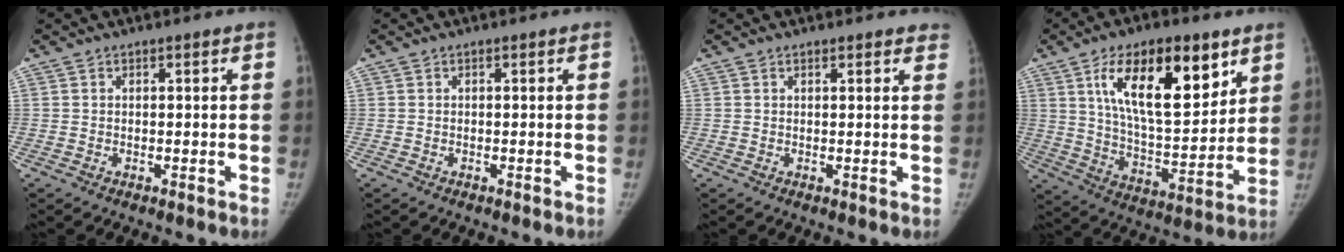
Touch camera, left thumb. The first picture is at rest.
{"total": 0.0}
{"total": 3.8, "force": [3.4, 1.2, 1.3], "torque": [0.011, -0.007, 0.026]}
{"total": 20.8, "force": [9.7, 8.7, 16.2], "torque": [-0.222, -0.045, 0.172]}